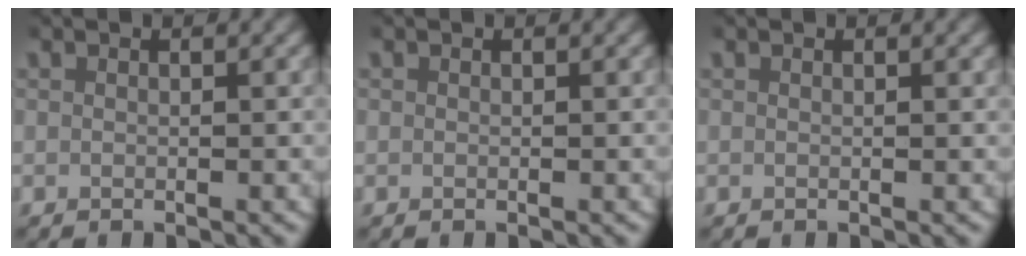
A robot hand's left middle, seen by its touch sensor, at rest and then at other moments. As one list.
[{"total": 0.0}, {"total": 0.0}]